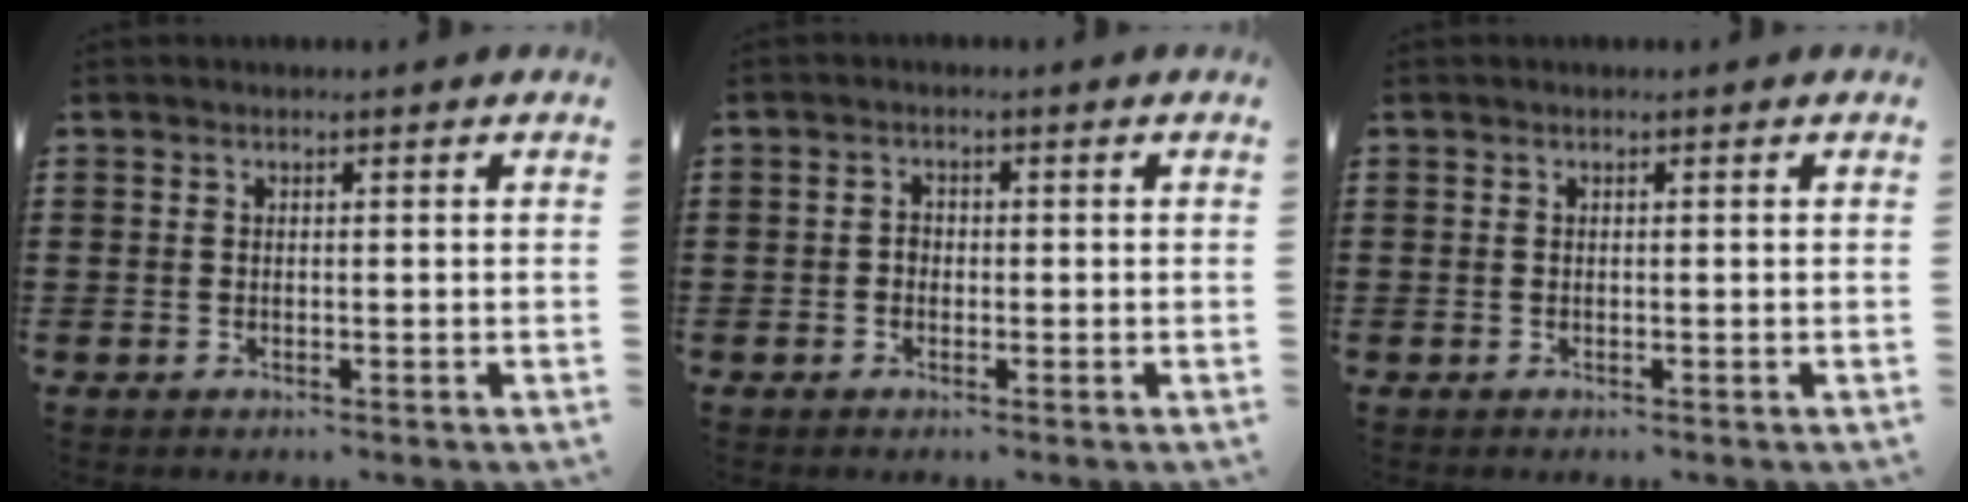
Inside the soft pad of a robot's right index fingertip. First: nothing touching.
{"total": 1.2, "force": [-0.5, 1.0, 0.6], "torque": [-0.015, 0.002, -0.010]}
{"total": 0.0}